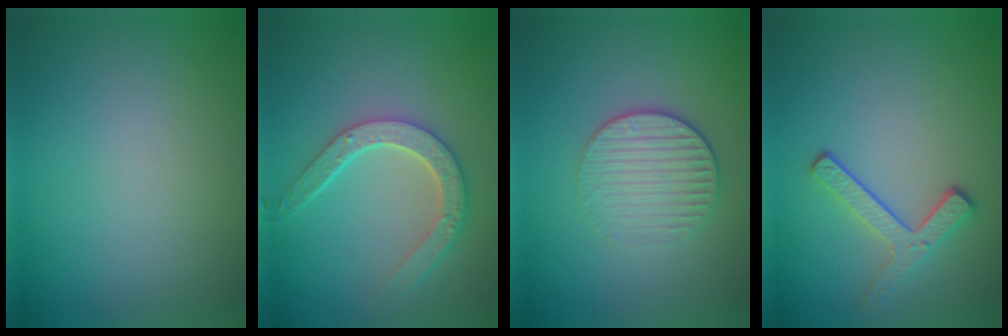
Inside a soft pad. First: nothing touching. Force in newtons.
{"total": 4.4, "press": 3.5, "slide": 2.7}
{"total": 3.0, "press": 2.7, "slide": 1.3}
{"total": 2.7, "press": 2.3, "slide": 1.3}